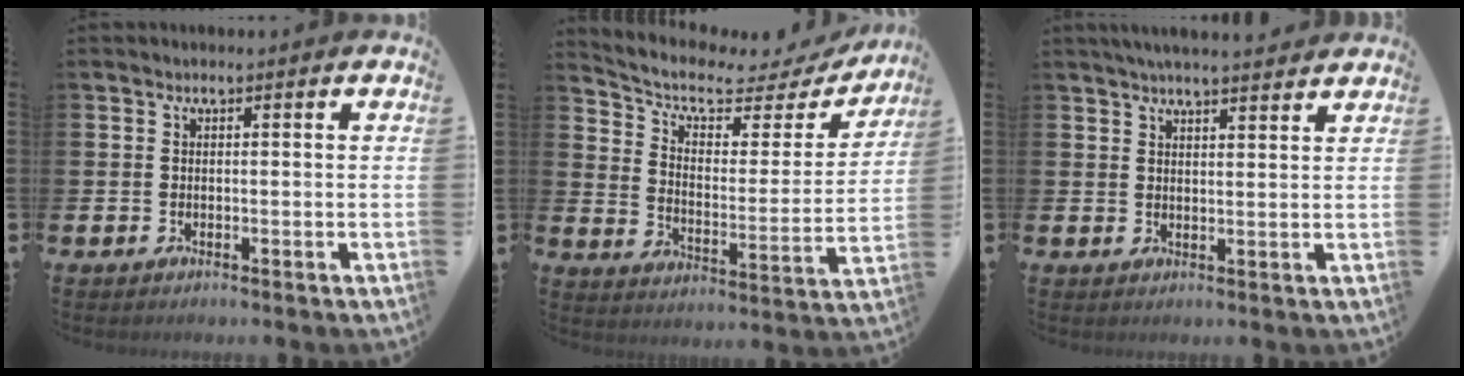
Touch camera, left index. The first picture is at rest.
{"total": 6.0, "force": [4.7, 2.6, 2.6], "torque": [-0.071, -0.038, 0.070]}
{"total": 4.0, "force": [3.8, 0.1, 1.1], "torque": [-0.029, -0.011, 0.069]}